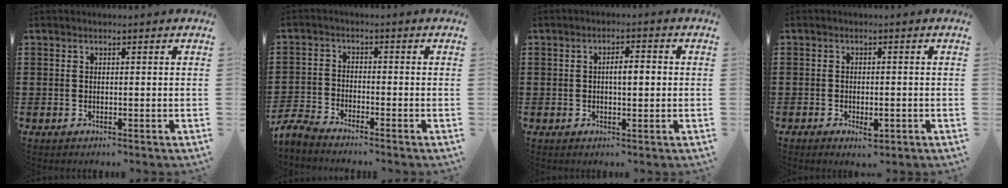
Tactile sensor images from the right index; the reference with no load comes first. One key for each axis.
{"total": 4.1, "fx": -4.0, "fy": 0.5, "fz": 0.8, "tx": -0.046, "ty": -0.009, "tz": -0.090}
{"total": 3.1, "fx": -0.1, "fy": 1.1, "fz": 2.9, "tx": -0.053, "ty": 0.004, "tz": -0.003}
{"total": 2.2, "fx": -1.2, "fy": 1.1, "fz": 1.4, "tx": -0.027, "ty": 0.000, "tz": -0.023}